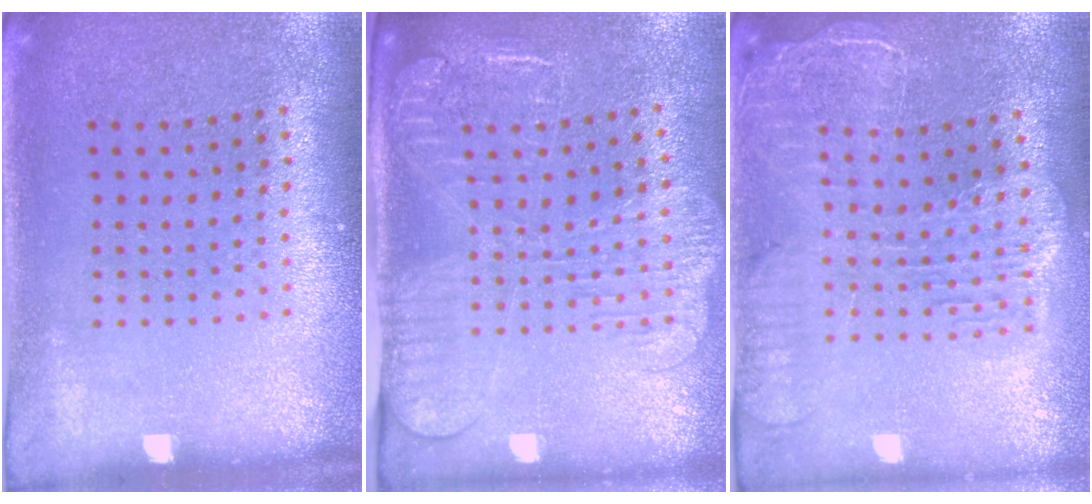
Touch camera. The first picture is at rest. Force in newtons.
{"total": 2.5, "press": 2.0, "slide": 1.4}
{"total": 2.4, "press": 2.1, "slide": 1.1}